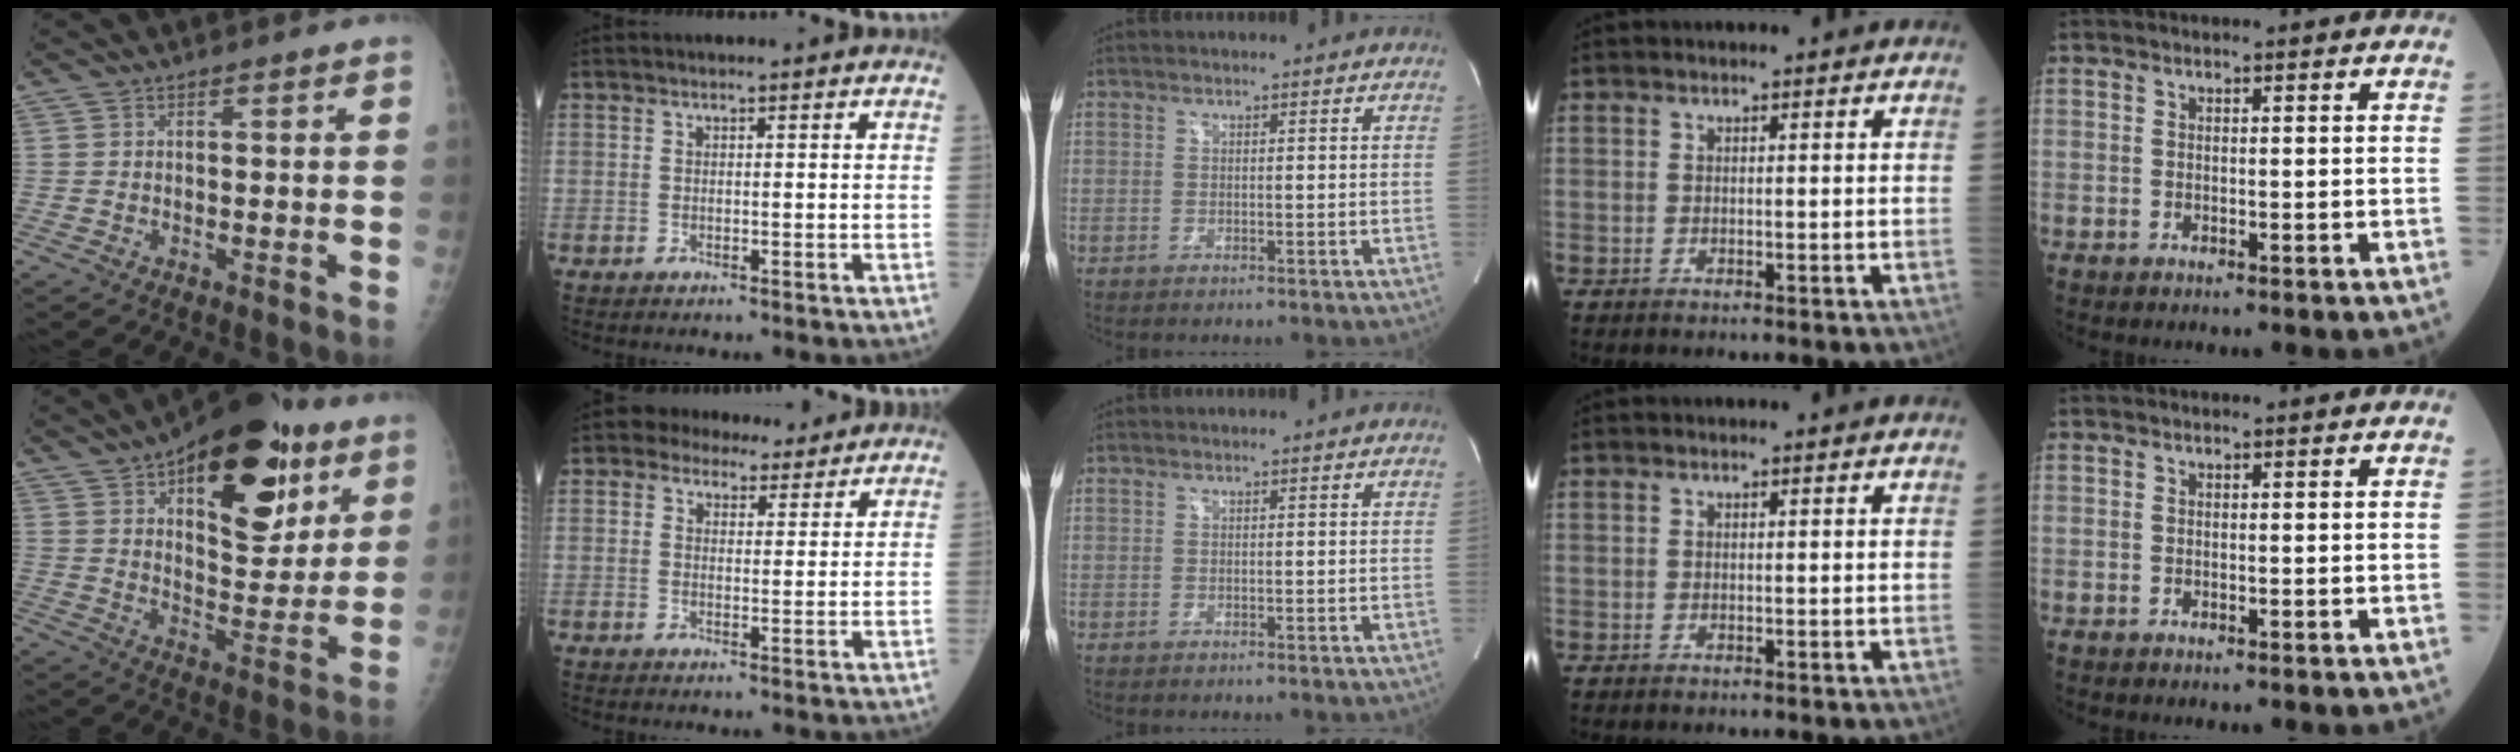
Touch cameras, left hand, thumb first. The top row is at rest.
{"thumb": {"total": 24.0, "force": [11.7, 11.7, 17.4], "torque": [-0.205, -0.034, 0.176]}, "index": {"total": 5.8, "force": [4.9, 2.8, 1.2], "torque": [-0.014, 0.013, 0.066]}}